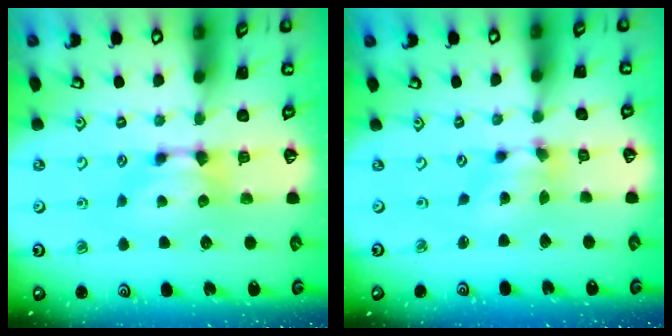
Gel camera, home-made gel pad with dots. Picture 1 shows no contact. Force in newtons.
{"total": 4.3, "press": 4.0, "slide": 1.8}